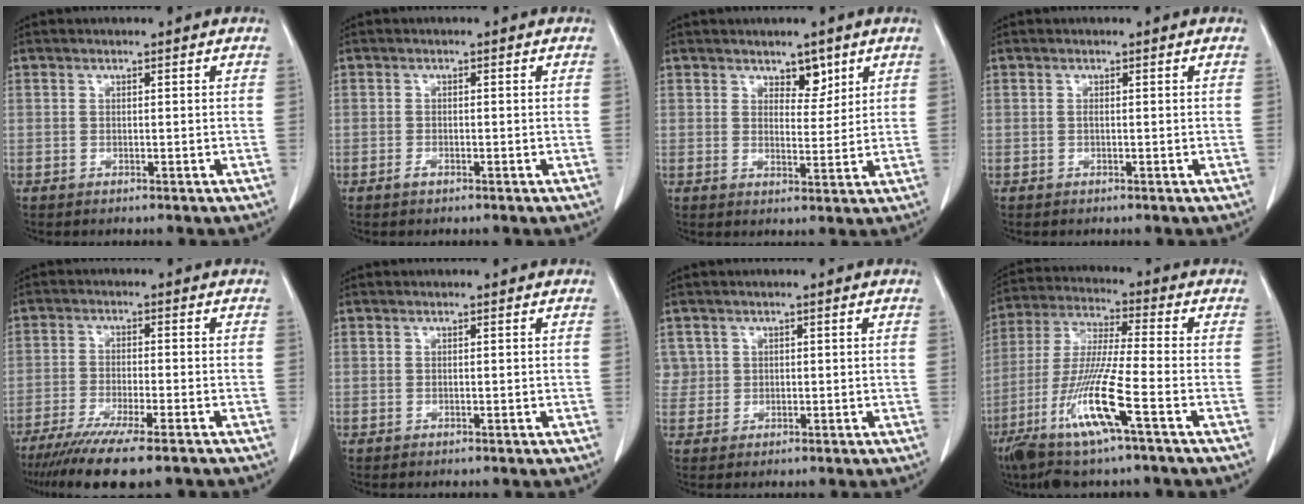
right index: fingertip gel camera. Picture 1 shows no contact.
{"total": 1.4, "force": [-0.8, 0.7, 1.0], "torque": [-0.016, 0.003, -0.012]}
{"total": 4.3, "force": [2.7, 2.4, 2.3], "torque": [-0.030, -0.001, 0.047]}
{"total": 0.5, "force": [-0.1, 0.2, 0.4], "torque": [-0.013, 0.000, -0.001]}
{"total": 13.7, "force": [-10.3, 1.9, 8.9], "torque": [-0.154, -0.032, -0.162]}
{"total": 0.0}
{"total": 3.8, "force": [1.0, 3.7, 0.2], "torque": [0.004, 0.016, 0.026]}
{"total": 15.5, "force": [-6.7, 0.5, 14.0], "torque": [-0.297, -0.025, -0.127]}